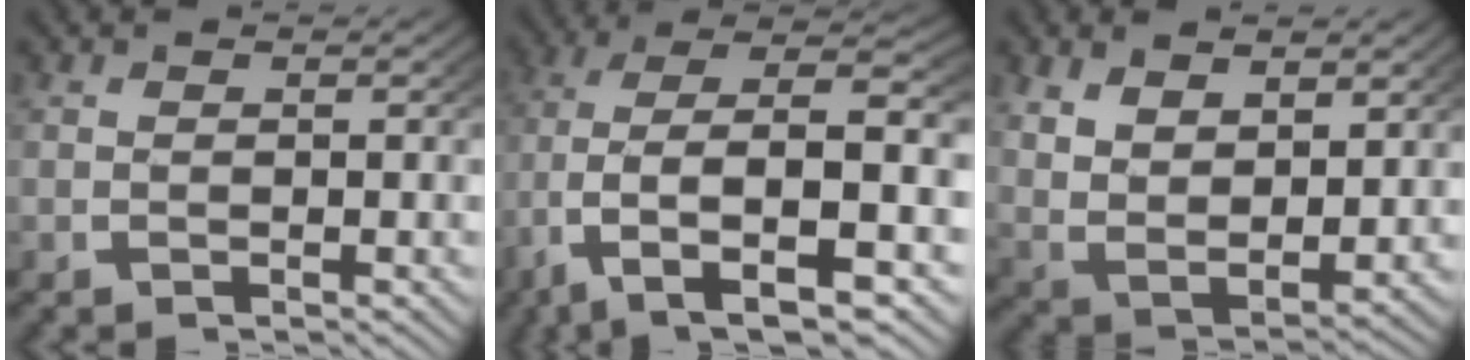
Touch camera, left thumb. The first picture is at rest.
{"total": 12.5, "force": [-2.6, 7.2, 9.8], "torque": [-0.224, -0.054, -0.011]}
{"total": 6.6, "force": [0.8, 4.7, 4.6], "torque": [-0.114, -0.030, 0.029]}